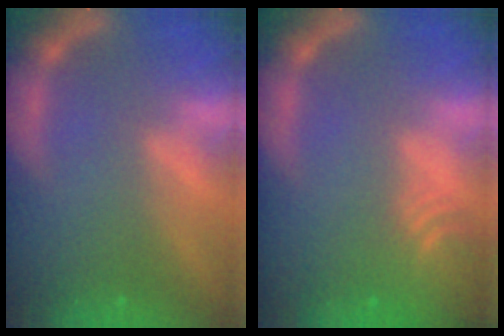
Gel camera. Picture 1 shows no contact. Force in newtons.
{"total": 5.5}